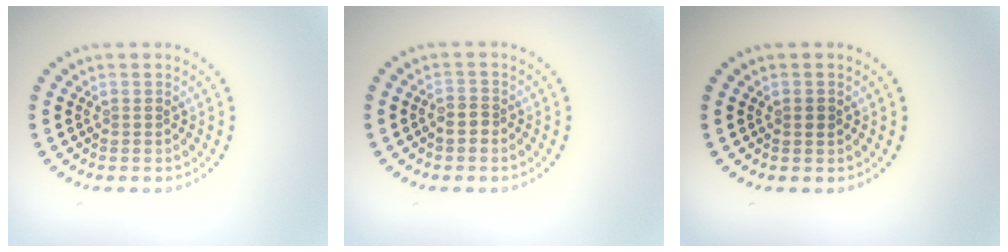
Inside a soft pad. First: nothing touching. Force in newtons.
{"total": 1.5, "press": 1.3, "slide": 0.8}
{"total": 0.8, "press": 0.8, "slide": 0.1}